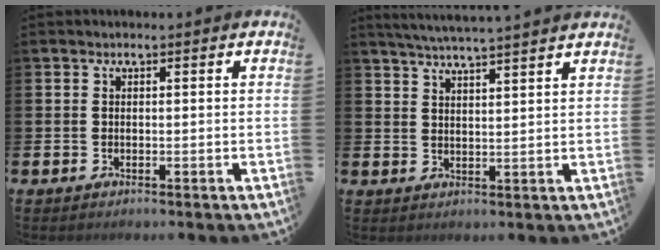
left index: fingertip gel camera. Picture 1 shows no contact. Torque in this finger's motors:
{"motor_torque": [0.37, -0.61, 0.22, 0.10]}